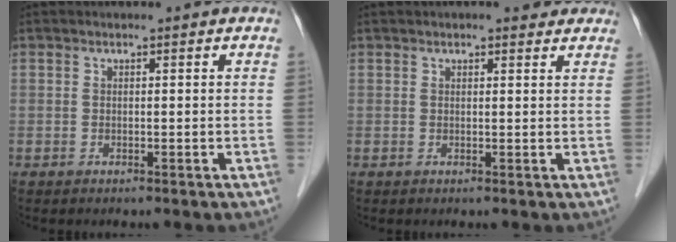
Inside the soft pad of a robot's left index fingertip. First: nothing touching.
{"total": 3.7, "force": [3.1, 1.1, 1.8], "torque": [-0.018, 0.017, 0.033]}